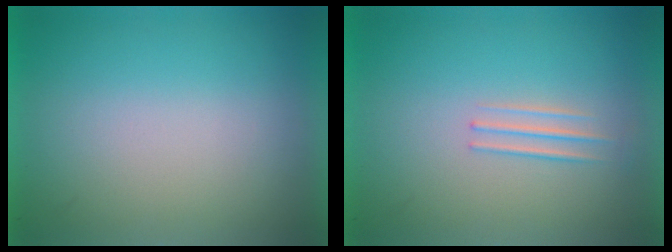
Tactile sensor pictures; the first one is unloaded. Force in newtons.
{"total": 1.3}